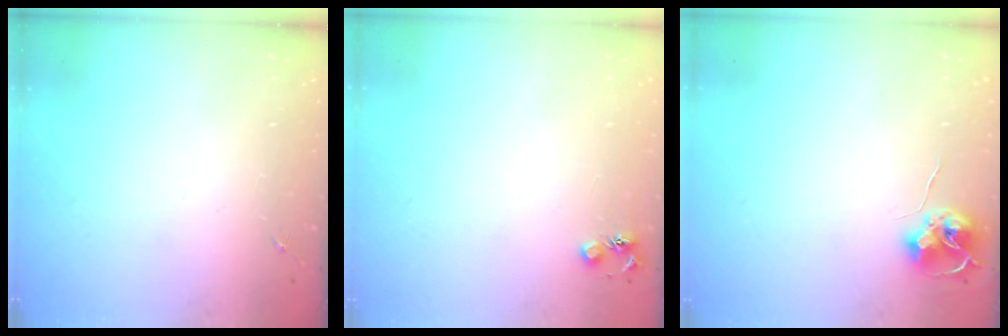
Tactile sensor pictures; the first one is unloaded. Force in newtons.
{"total": 4.5, "press": 4.5, "slide": 0.6}
{"total": 7.9, "press": 7.9, "slide": 0.4}